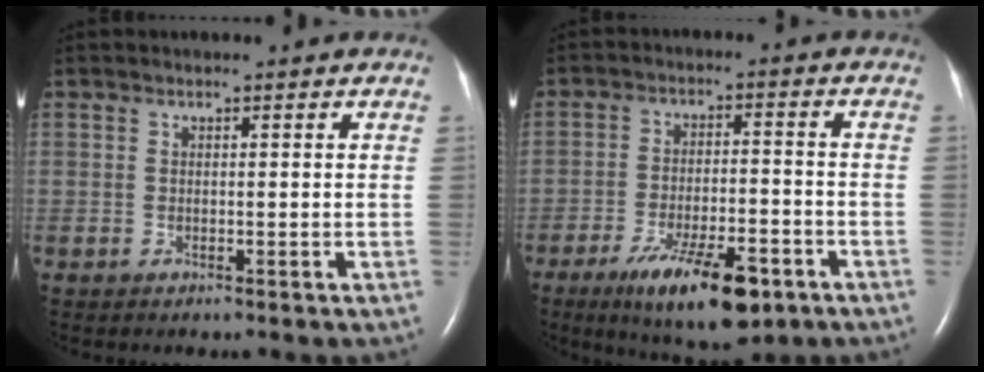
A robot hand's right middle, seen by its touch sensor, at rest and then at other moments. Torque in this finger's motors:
{"motor_torque": [1.11, -1.03, 0.25, 0.10]}